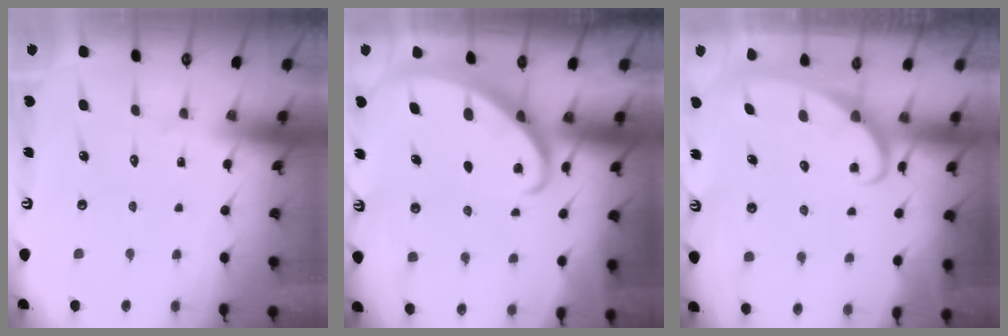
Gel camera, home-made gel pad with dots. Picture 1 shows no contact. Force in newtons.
{"total": 2.5, "press": 2.4, "slide": 0.3}
{"total": 2.4, "press": 2.4, "slide": 0.3}